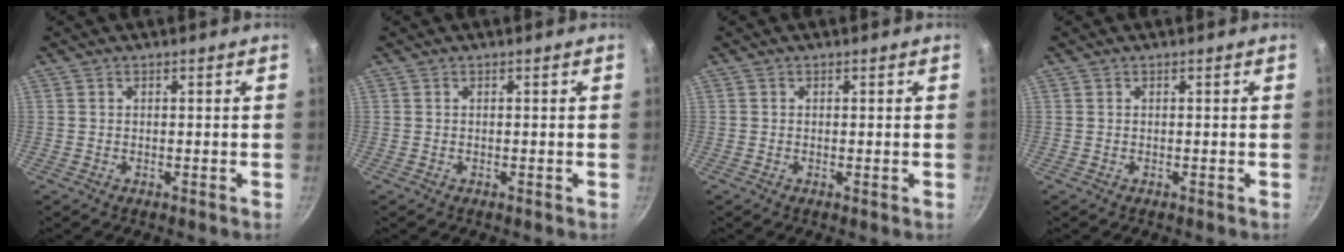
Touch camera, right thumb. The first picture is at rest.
{"total": 0.0}
{"total": 0.0}
{"total": 0.0}